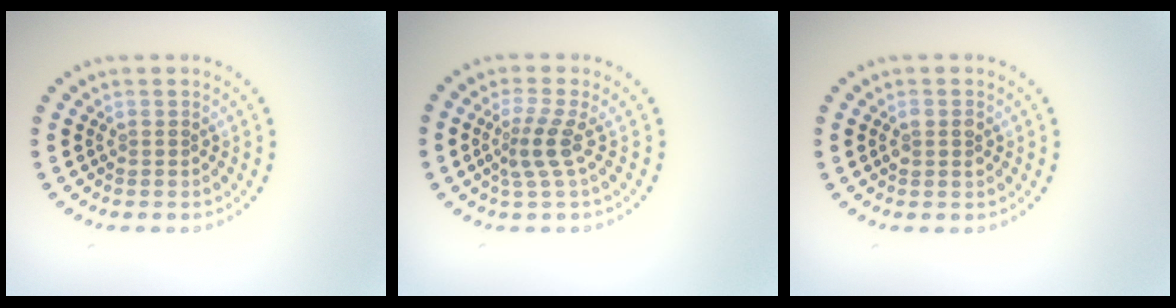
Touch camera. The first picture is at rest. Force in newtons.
{"total": 2.5, "press": 1.8, "slide": 1.8}
{"total": 1.3, "press": 1.3, "slide": 0.1}